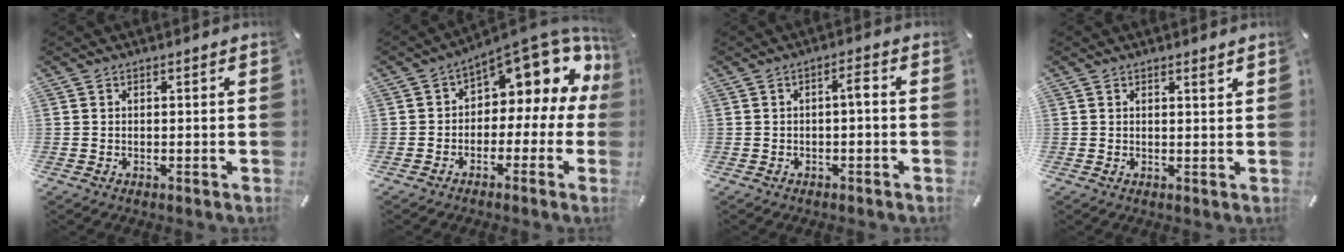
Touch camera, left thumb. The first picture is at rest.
{"total": 10.6, "force": [6.5, 5.2, 6.5], "torque": [-0.097, -0.058, 0.109]}
{"total": 3.1, "force": [-0.4, 0.9, 2.9], "torque": [-0.055, 0.011, -0.012]}
{"total": 1.3, "force": [1.0, 0.1, 0.8], "torque": [-0.017, -0.002, 0.018]}